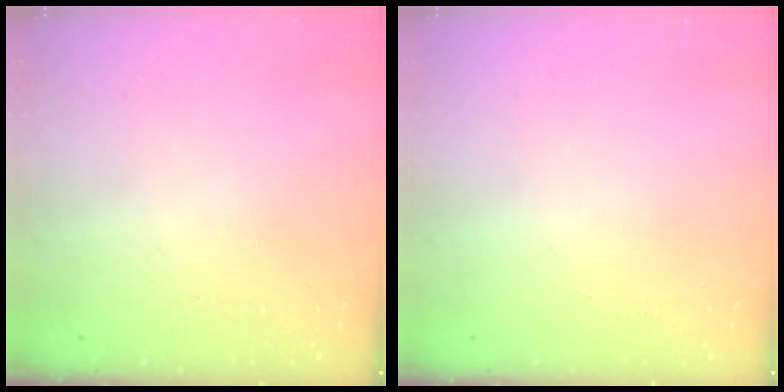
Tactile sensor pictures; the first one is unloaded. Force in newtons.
{"total": 0.0}